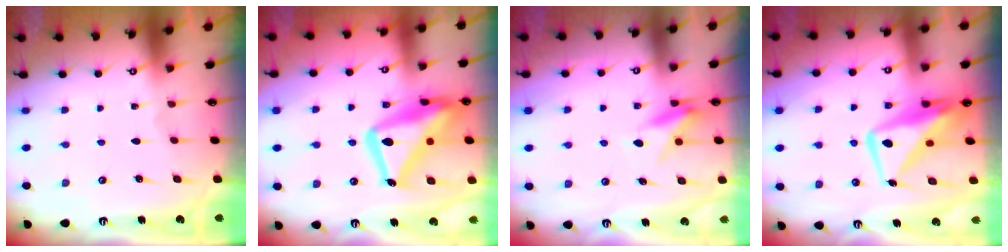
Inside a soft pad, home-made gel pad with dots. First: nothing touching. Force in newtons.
{"total": 20.4, "press": 20.3, "slide": 1.9}
{"total": 8.3, "press": 8.2, "slide": 1.3}
{"total": 12.2, "press": 12.2, "slide": 1.1}